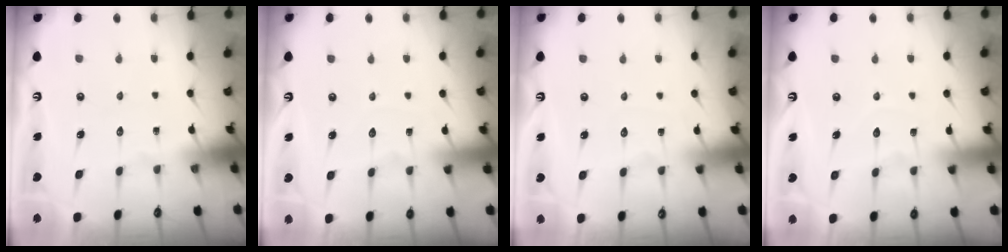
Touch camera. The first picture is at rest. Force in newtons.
{"total": 4.1, "press": 4.1, "slide": 0.4}
{"total": 3.5, "press": 3.4, "slide": 0.6}
{"total": 5.9, "press": 5.8, "slide": 0.4}